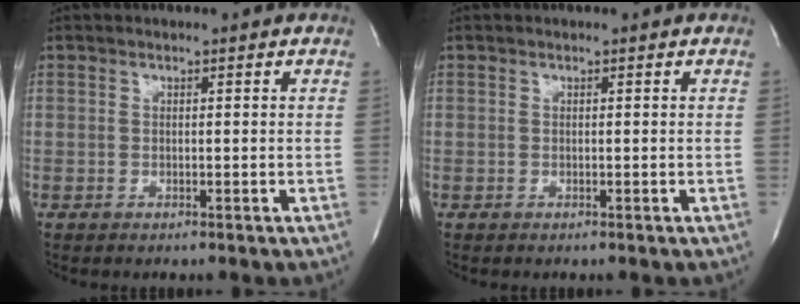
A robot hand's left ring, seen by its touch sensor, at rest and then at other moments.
{"total": 0.0}